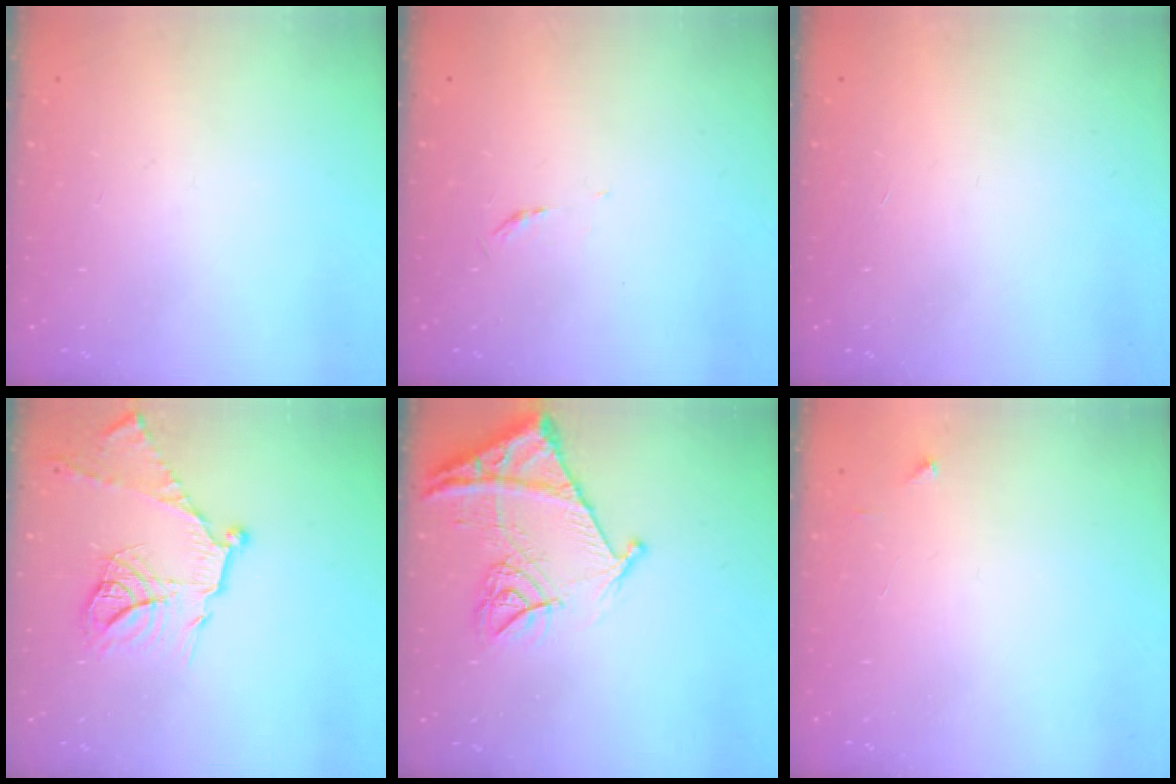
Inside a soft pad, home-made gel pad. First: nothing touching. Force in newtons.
{"total": 3.1, "press": 3.0, "slide": 0.5}
{"total": 1.7, "press": 1.7, "slide": 0.1}
{"total": 16.0, "press": 16.0, "slide": 1.4}
{"total": 13.6, "press": 13.6, "slide": 1.5}
{"total": 2.0, "press": 2.0, "slide": 0.2}